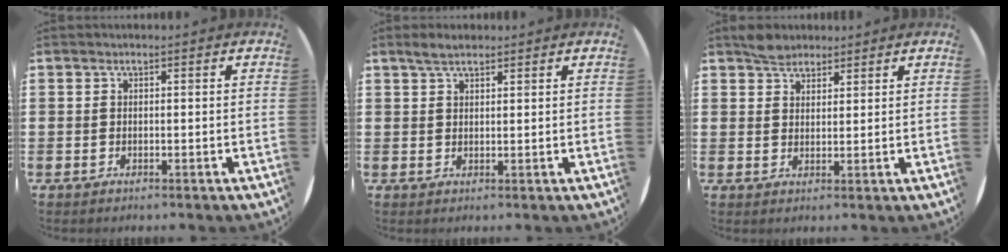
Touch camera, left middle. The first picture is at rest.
{"total": 2.4, "force": [2.1, 0.7, 1.1], "torque": [-0.015, 0.004, 0.036]}
{"total": 2.8, "force": [2.5, 1.2, 0.1], "torque": [0.002, 0.004, 0.047]}